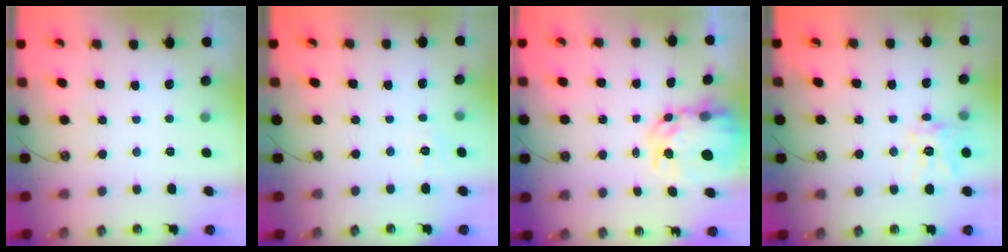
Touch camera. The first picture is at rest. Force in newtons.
{"total": 3.1, "press": 3.0, "slide": 0.5}
{"total": 10.8, "press": 10.7, "slide": 1.0}
{"total": 12.4, "press": 12.3, "slide": 1.6}